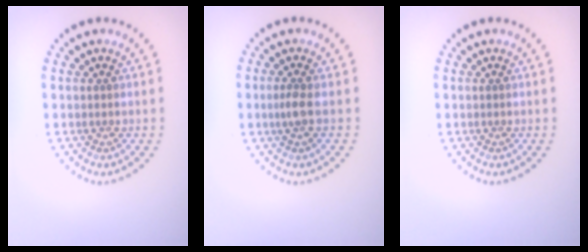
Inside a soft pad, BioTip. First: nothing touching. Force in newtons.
{"total": 1.5, "press": 1.2, "slide": 1.0}
{"total": 0.0}